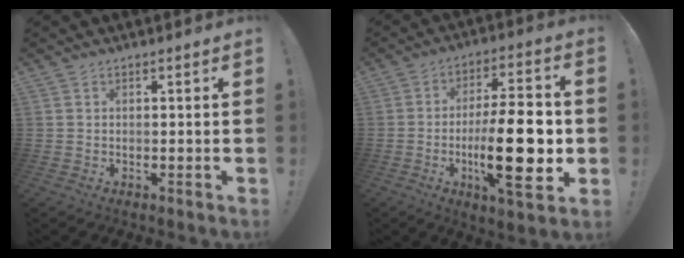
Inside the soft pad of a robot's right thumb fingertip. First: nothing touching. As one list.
[{"total": 21.6, "force": [-3.6, 7.2, 20.0], "torque": [-0.319, -0.001, -0.056]}]